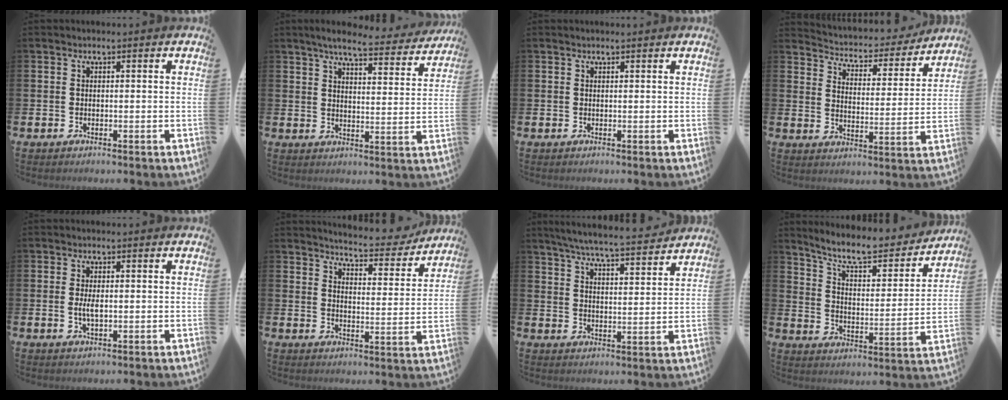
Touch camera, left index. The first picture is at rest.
{"total": 6.4, "force": [5.9, 0.7, 2.4], "torque": [-0.057, -0.032, 0.098]}
{"total": 0.0}
{"total": 3.7, "force": [3.5, 1.3, 0.4], "torque": [-0.040, -0.034, 0.052]}
{"total": 2.3, "force": [0.0, 0.9, 2.1], "torque": [-0.036, 0.001, -0.002]}
{"total": 5.4, "force": [5.3, 0.6, 0.8], "torque": [-0.030, -0.045, 0.089]}
{"total": 6.1, "force": [5.8, 0.1, 1.9], "torque": [-0.056, -0.044, 0.098]}
{"total": 9.0, "force": [8.1, 1.9, 3.4], "torque": [-0.091, -0.060, 0.138]}